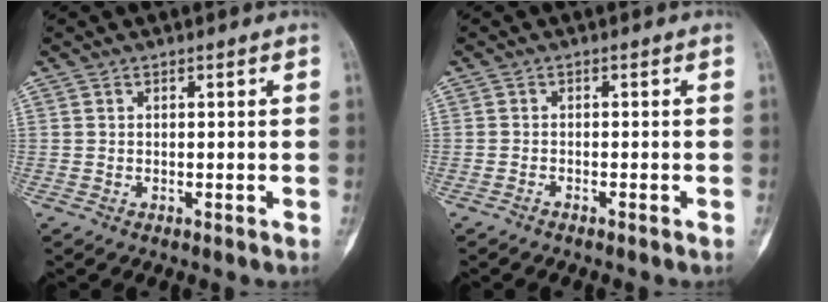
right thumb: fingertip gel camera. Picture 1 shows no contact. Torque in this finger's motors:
{"motor_torque": [-0.10, -0.01, -0.04, 0.06, -0.06]}